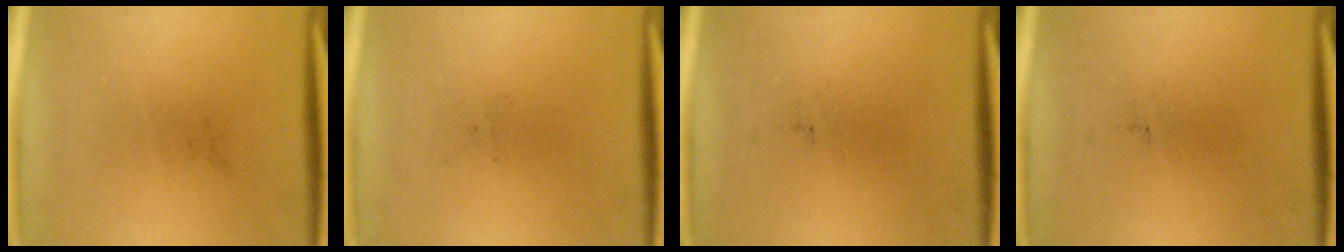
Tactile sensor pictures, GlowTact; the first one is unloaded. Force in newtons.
{"total": 0.0}
{"total": 0.0}
{"total": 0.0}